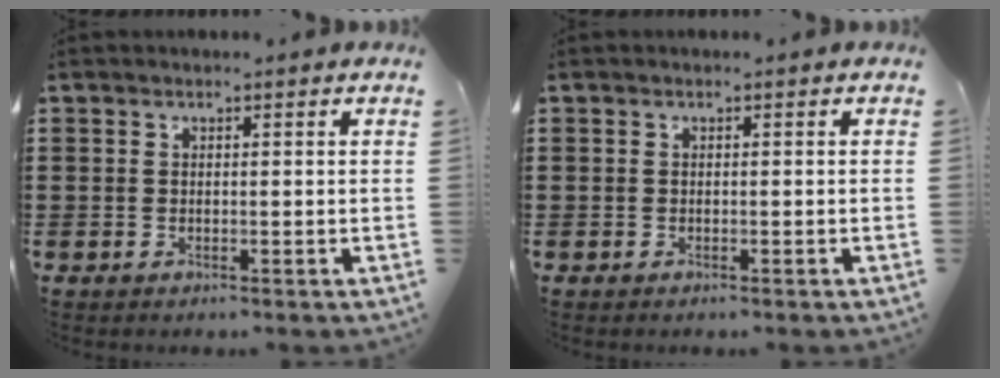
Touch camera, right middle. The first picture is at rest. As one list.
[{"total": 0.0}]